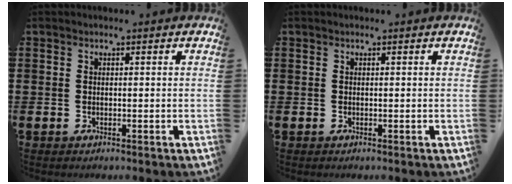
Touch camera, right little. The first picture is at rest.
{"total": 0.0}